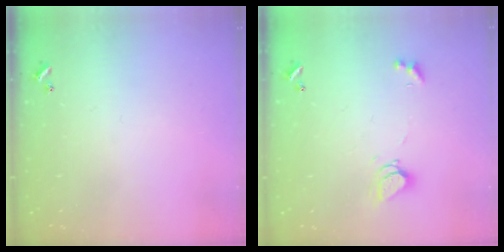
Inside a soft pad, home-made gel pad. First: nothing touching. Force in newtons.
{"total": 4.3, "press": 4.2, "slide": 0.6}